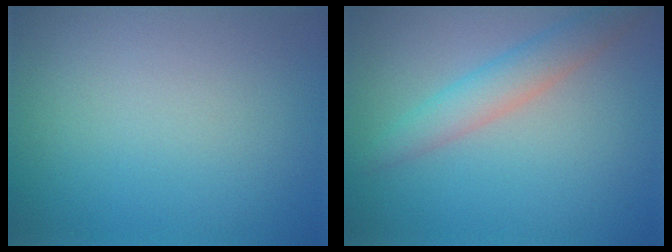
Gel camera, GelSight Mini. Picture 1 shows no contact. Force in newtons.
{"total": 2.4, "press": 2.4, "slide": 0.2}